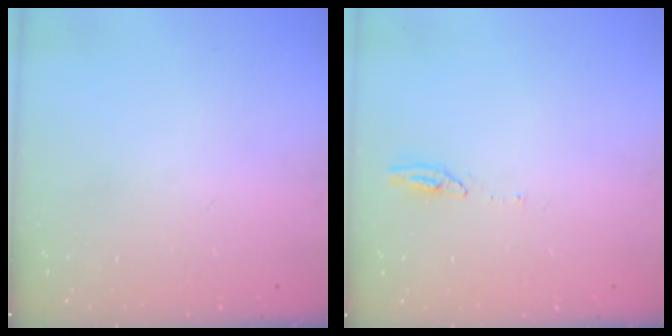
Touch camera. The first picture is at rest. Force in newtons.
{"total": 3.3, "press": 3.3, "slide": 0.3}